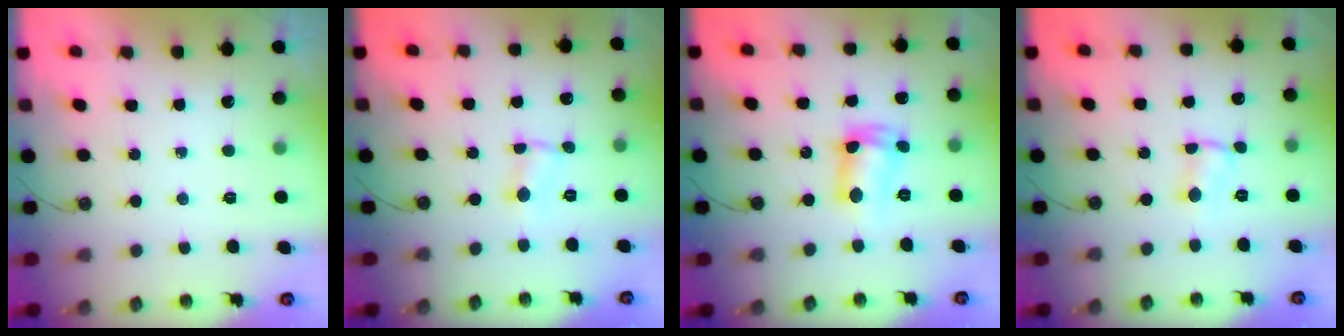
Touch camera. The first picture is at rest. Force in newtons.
{"total": 1.3, "press": 1.3, "slide": 0.2}
{"total": 9.7, "press": 9.7, "slide": 0.8}
{"total": 1.1, "press": 0.9, "slide": 0.7}